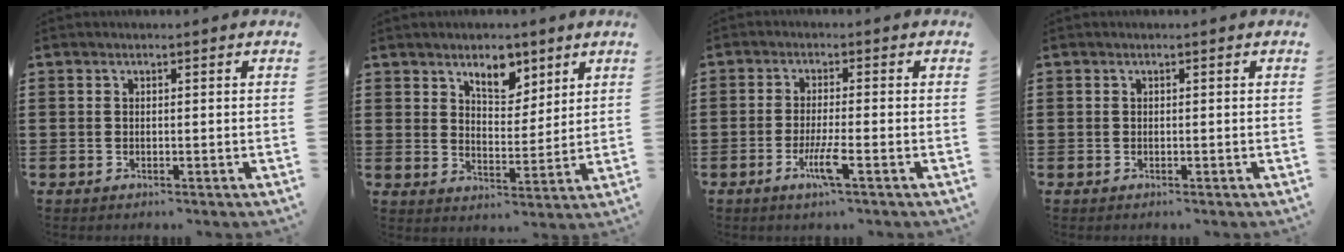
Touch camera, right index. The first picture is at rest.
{"total": 6.3, "force": [4.5, 3.2, 3.0], "torque": [-0.050, -0.005, 0.079]}
{"total": 4.7, "force": [-2.2, 0.1, 4.1], "torque": [-0.082, -0.016, -0.040]}
{"total": 0.0}